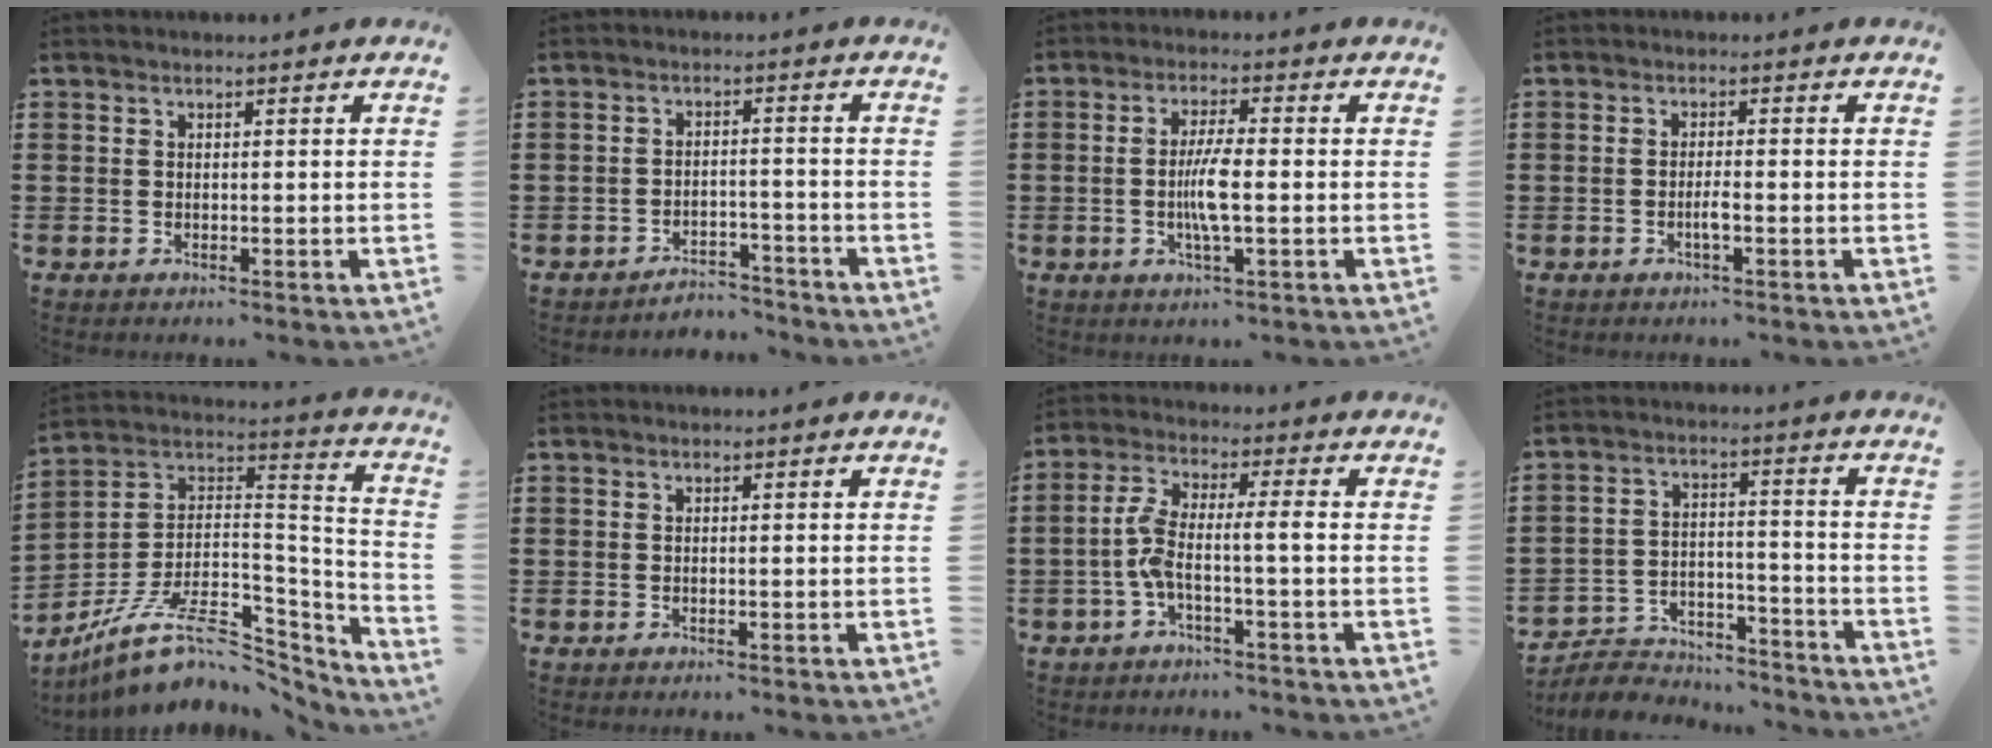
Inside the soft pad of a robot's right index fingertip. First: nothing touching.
{"total": 3.8, "force": [-3.7, 0.6, 0.0], "torque": [-0.005, 0.002, -0.077]}
{"total": 5.4, "force": [-0.7, 0.8, 5.3], "torque": [-0.106, -0.004, -0.019]}
{"total": 2.0, "force": [-0.8, 0.1, 1.8], "torque": [-0.040, -0.003, -0.016]}
{"total": 12.6, "force": [-7.9, 5.4, 8.1], "torque": [-0.165, 0.011, -0.143]}
{"total": 0.0}
{"total": 5.5, "force": [-1.2, 0.9, 5.3], "torque": [-0.126, -0.007, -0.033]}
{"total": 6.3, "force": [-6.1, 1.4, 0.7], "torque": [-0.023, 0.015, -0.124]}